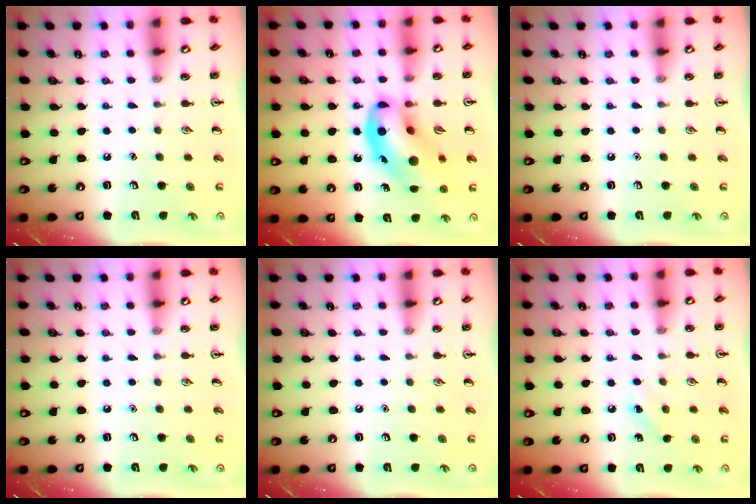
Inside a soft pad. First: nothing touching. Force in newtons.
{"total": 15.6, "press": 15.2, "slide": 3.5}
{"total": 0.0}
{"total": 0.0}
{"total": 0.0}
{"total": 6.7, "press": 6.2, "slide": 2.4}